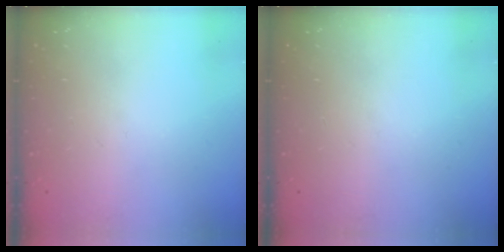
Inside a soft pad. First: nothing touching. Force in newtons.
{"total": 0.0}